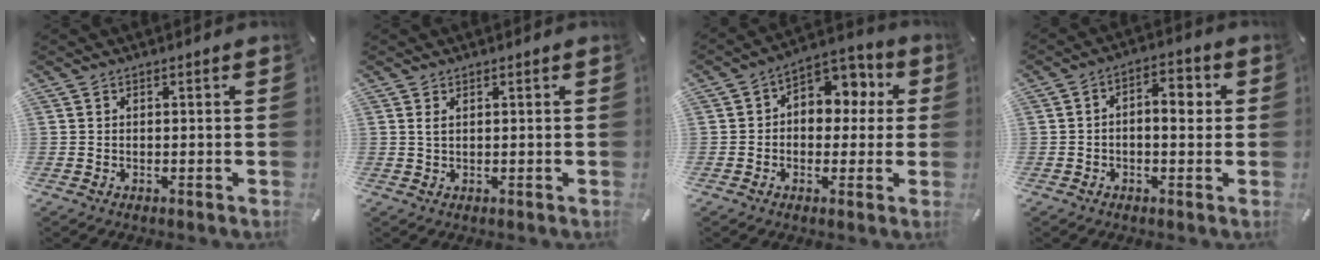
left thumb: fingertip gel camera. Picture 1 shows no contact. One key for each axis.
{"total": 1.4, "fx": 0.6, "fy": 0.4, "fz": 1.2, "tx": -0.025, "ty": 0.001, "tz": 0.009}
{"total": 7.7, "fx": 1.5, "fy": 6.6, "fz": 3.7, "tx": -0.053, "ty": -0.011, "tz": 0.024}
{"total": 6.4, "fx": -0.3, "fy": 3.8, "fz": 5.2, "tx": -0.072, "ty": 0.008, "tz": -0.013}